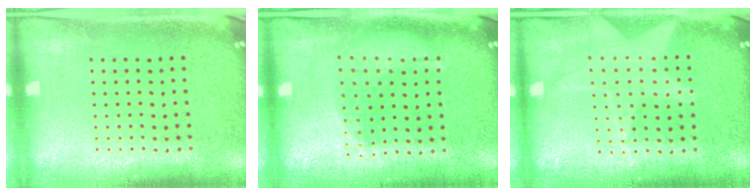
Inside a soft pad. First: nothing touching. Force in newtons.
{"total": 1.0, "press": 0.9, "slide": 0.4}
{"total": 0.5, "press": 0.5, "slide": 0.0}